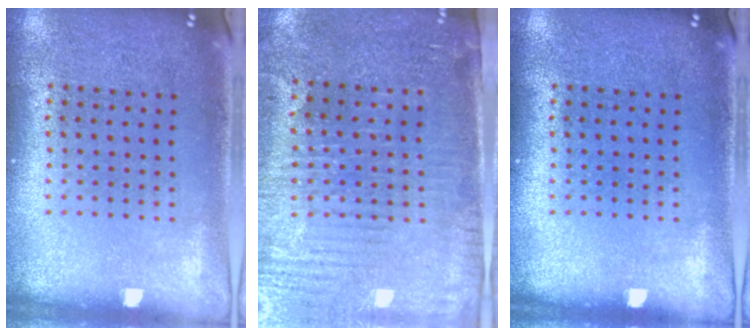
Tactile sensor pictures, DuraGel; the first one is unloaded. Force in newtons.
{"total": 3.4, "press": 3.1, "slide": 1.3}
{"total": 0.0}